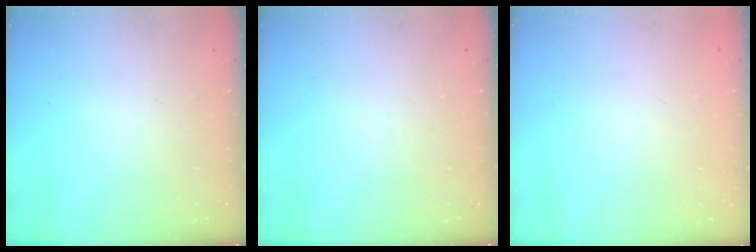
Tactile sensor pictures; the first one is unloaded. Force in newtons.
{"total": 0.0}
{"total": 1.8, "press": 1.8, "slide": 0.2}